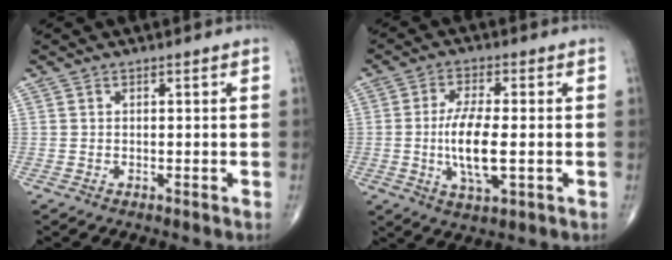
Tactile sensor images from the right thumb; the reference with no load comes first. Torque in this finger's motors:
{"motor_torque": [2.65, 2.24, 0.98, -0.05, 0.36]}